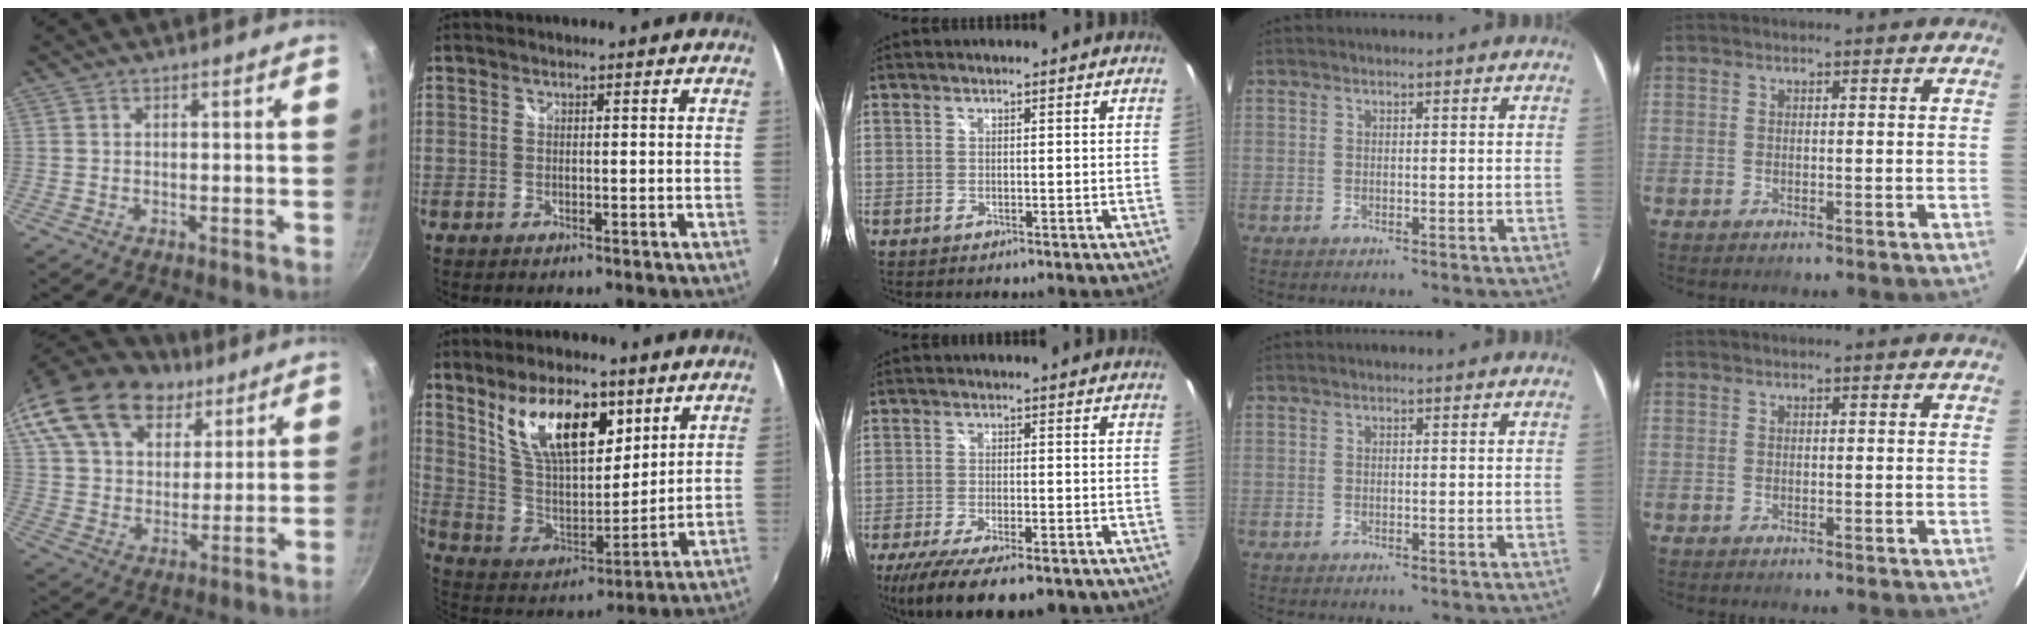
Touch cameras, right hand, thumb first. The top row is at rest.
{"thumb": {"total": 25.6, "force": [16.1, 15.7, 12.3], "torque": [-0.246, 0.003, 0.288]}, "index": {"total": 17.4, "force": [9.2, 7.9, 12.4], "torque": [-0.221, 0.001, 0.177]}, "middle": {"total": 15.0, "force": [-10.3, 5.1, 9.6], "torque": [-0.196, -0.052, -0.156]}}